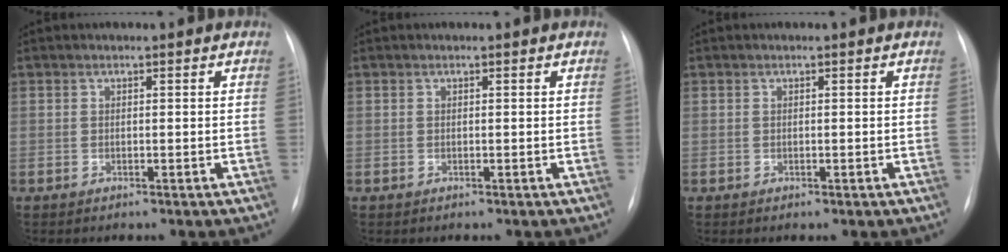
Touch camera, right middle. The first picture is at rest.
{"total": 0.0}
{"total": 0.0}